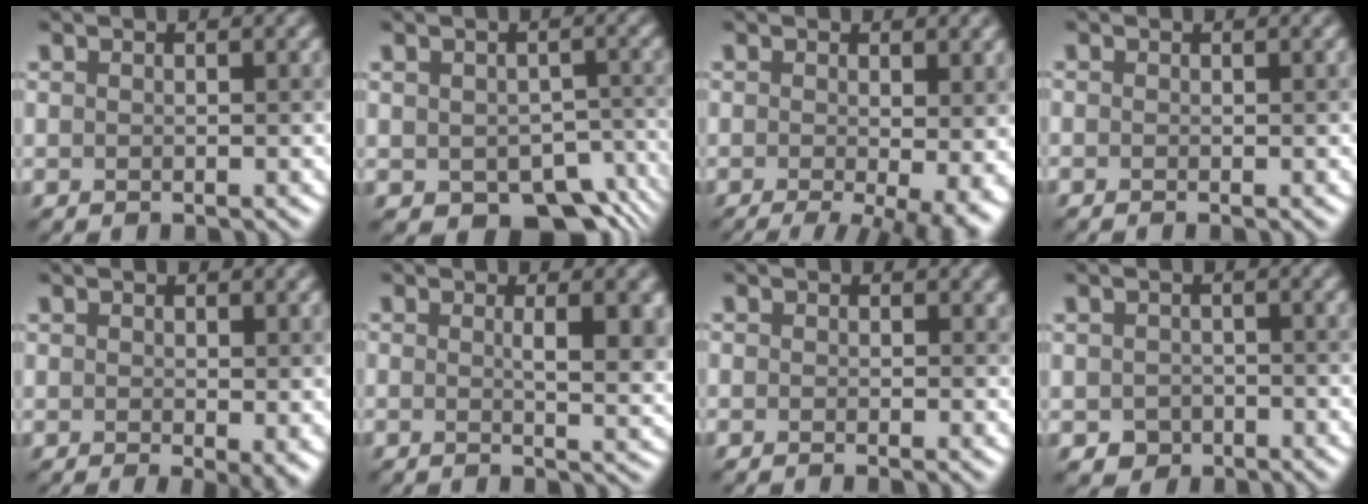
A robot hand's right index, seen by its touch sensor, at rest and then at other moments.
{"total": 7.7, "force": [-4.1, 4.4, 4.8], "torque": [-0.070, -0.032, -0.039]}
{"total": 7.7, "force": [-1.9, 2.3, 7.1], "torque": [-0.071, -0.014, -0.009]}
{"total": 0.7, "force": [-0.4, 0.3, 0.5], "torque": [0.007, -0.006, -0.011]}
{"total": 2.4, "force": [-0.4, 0.2, 2.4], "torque": [-0.026, -0.007, 0.004]}
{"total": 4.8, "force": [0.5, 1.3, 4.6], "torque": [-0.048, 0.002, 0.013]}
{"total": 0.7, "force": [-0.2, 0.5, 0.5], "torque": [-0.003, -0.001, -0.001]}
{"total": 1.4, "force": [-0.8, 1.1, 0.3], "torque": [-0.005, -0.004, -0.007]}